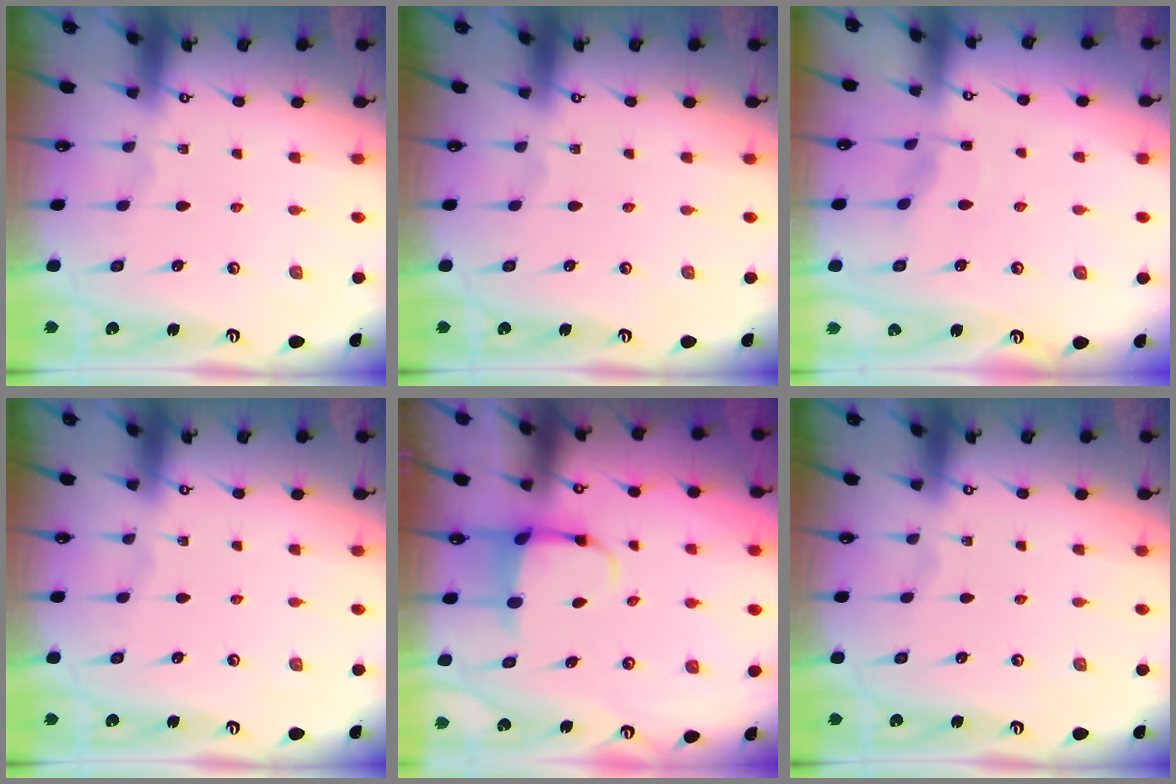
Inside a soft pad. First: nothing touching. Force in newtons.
{"total": 0.0}
{"total": 3.9, "press": 3.8, "slide": 0.5}
{"total": 0.0}
{"total": 3.9, "press": 3.8, "slide": 0.9}
{"total": 0.0}